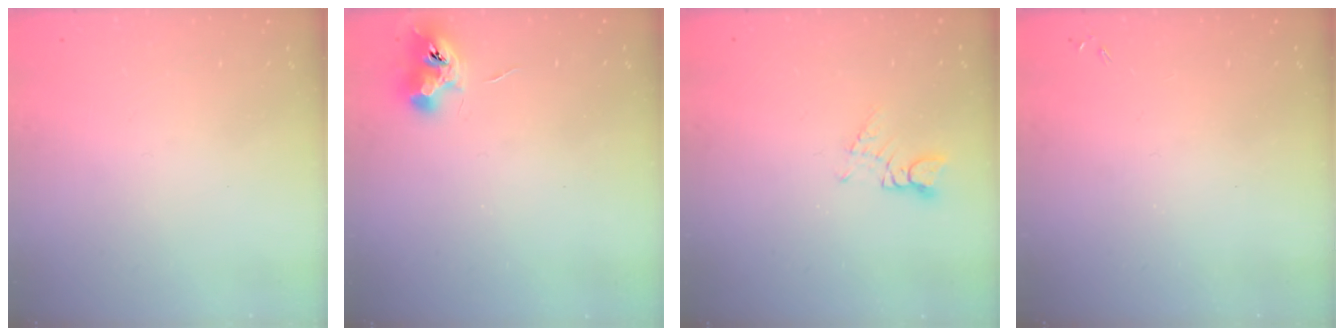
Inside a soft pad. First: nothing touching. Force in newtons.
{"total": 9.0, "press": 9.0, "slide": 0.2}
{"total": 2.0, "press": 2.0, "slide": 0.2}
{"total": 0.0}